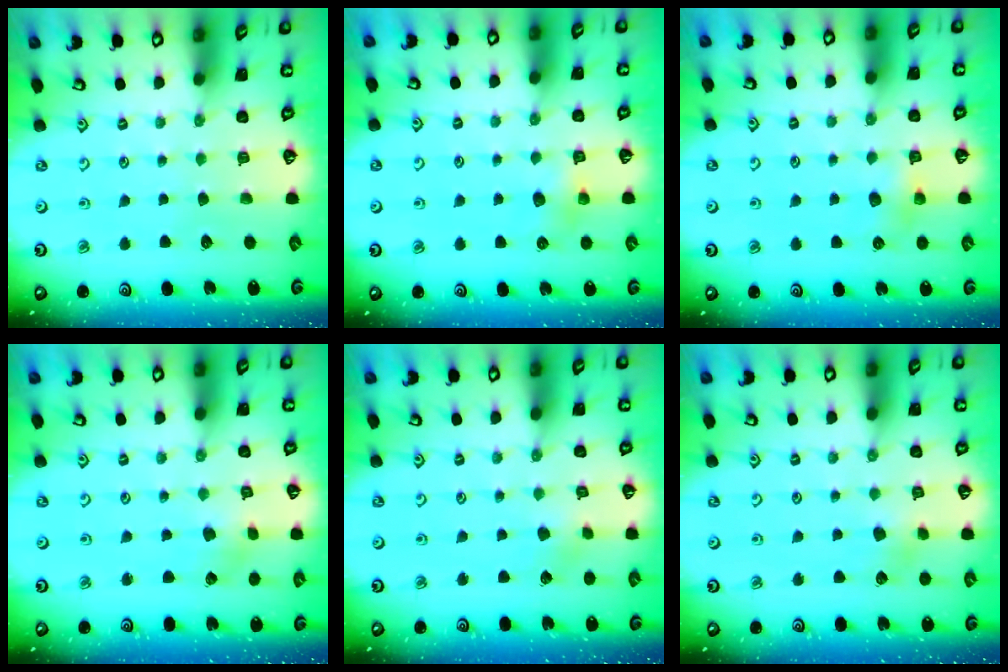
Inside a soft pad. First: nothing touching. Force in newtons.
{"total": 5.6, "press": 5.6, "slide": 0.7}
{"total": 5.6, "press": 5.6, "slide": 0.7}
{"total": 2.3, "press": 2.3, "slide": 0.4}
{"total": 2.5, "press": 2.5, "slide": 0.2}
{"total": 3.9, "press": 3.8, "slide": 0.4}